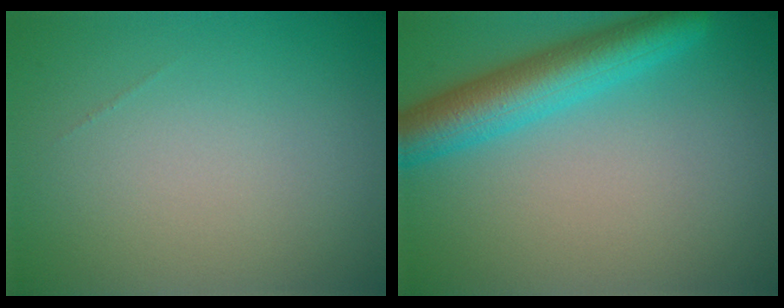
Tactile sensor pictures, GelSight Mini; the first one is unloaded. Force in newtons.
{"total": 6.1, "press": 6.1, "slide": 0.3}